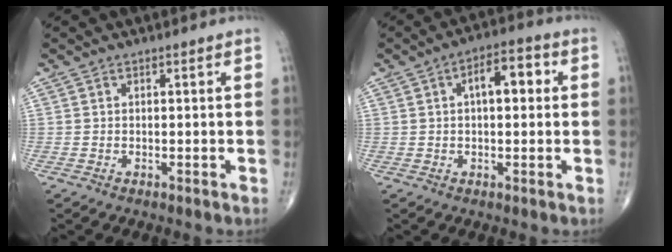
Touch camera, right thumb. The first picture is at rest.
{"total": 7.0, "force": [1.3, 3.3, 6.1], "torque": [-0.080, 0.018, 0.013]}